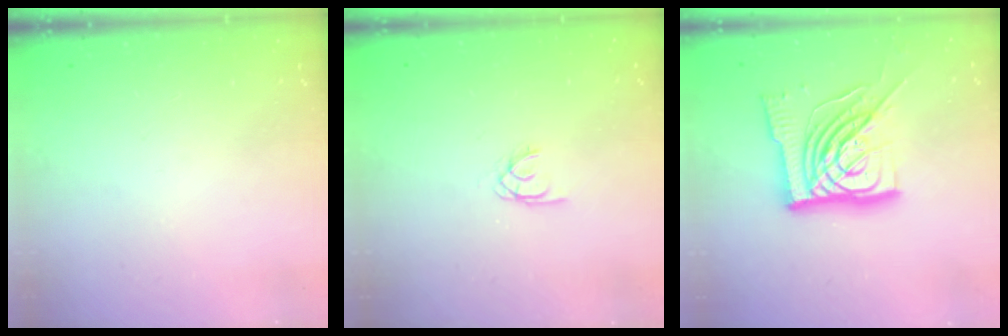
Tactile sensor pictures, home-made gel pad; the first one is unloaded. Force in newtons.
{"total": 1.5, "press": 1.4, "slide": 0.2}
{"total": 18.2, "press": 18.1, "slide": 1.9}